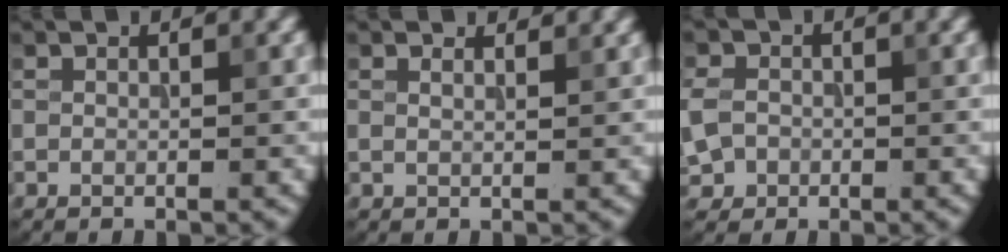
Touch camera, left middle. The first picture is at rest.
{"total": 2.7, "force": [2.1, 1.0, 1.3], "torque": [-0.017, 0.006, 0.010]}
{"total": 4.0, "force": [-0.7, 3.4, 2.0], "torque": [-0.051, -0.005, -0.012]}